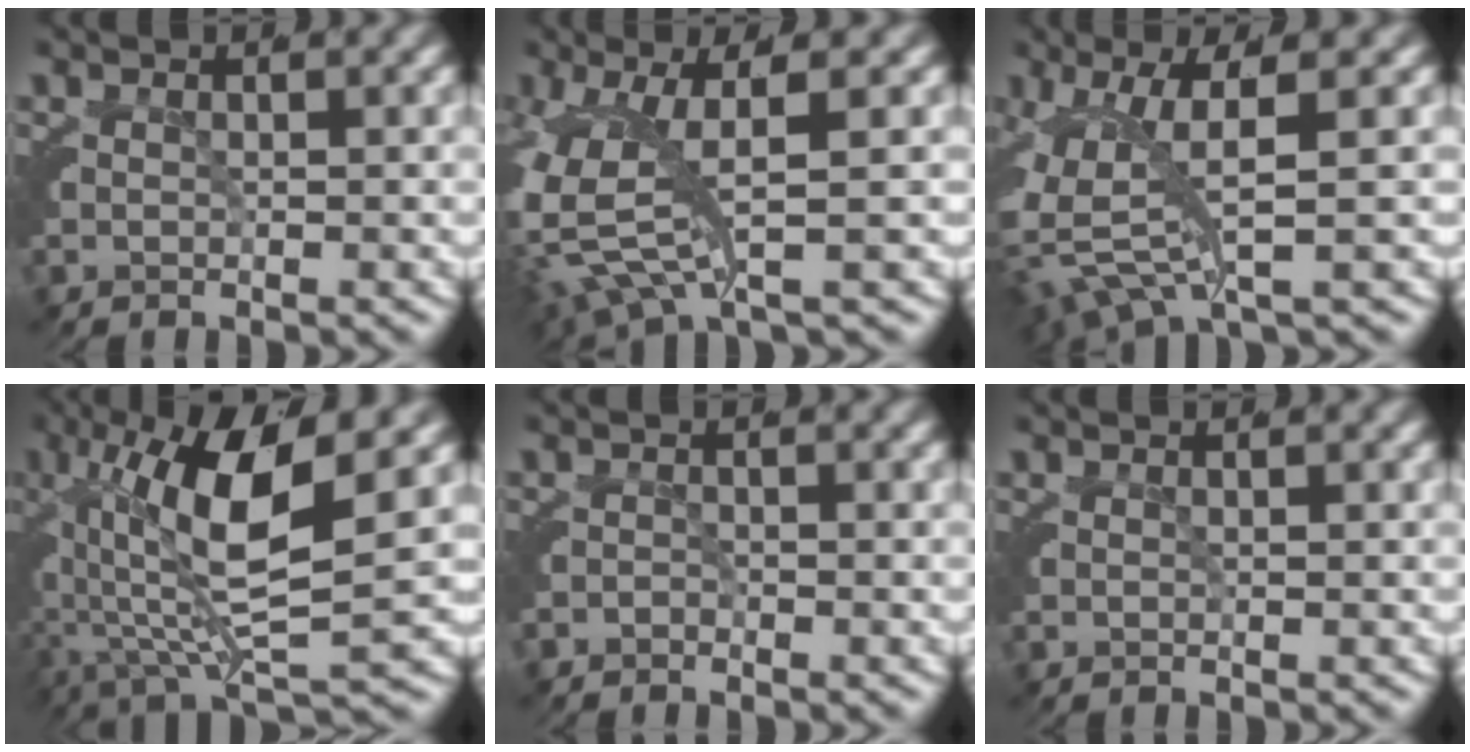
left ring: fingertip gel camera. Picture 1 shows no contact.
{"total": 7.8, "force": [-0.5, 4.5, 6.3], "torque": [-0.145, -0.011, -0.005]}
{"total": 6.8, "force": [-1.4, 4.0, 5.4], "torque": [-0.120, -0.018, -0.018]}
{"total": 9.7, "force": [0.2, 3.2, 9.2], "torque": [-0.161, 0.000, 0.004]}
{"total": 1.3, "force": [-1.1, 0.5, -0.6], "torque": [0.009, 0.002, -0.025]}
{"total": 0.0}